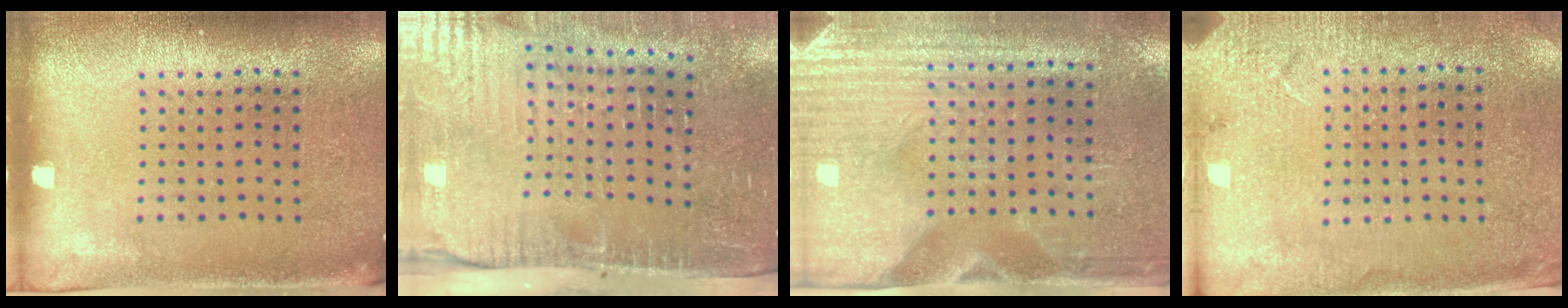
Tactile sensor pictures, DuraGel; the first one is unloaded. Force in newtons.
{"total": 4.8, "press": 4.1, "slide": 2.4}
{"total": 3.0, "press": 2.7, "slide": 1.4}
{"total": 2.6, "press": 2.6, "slide": 0.4}